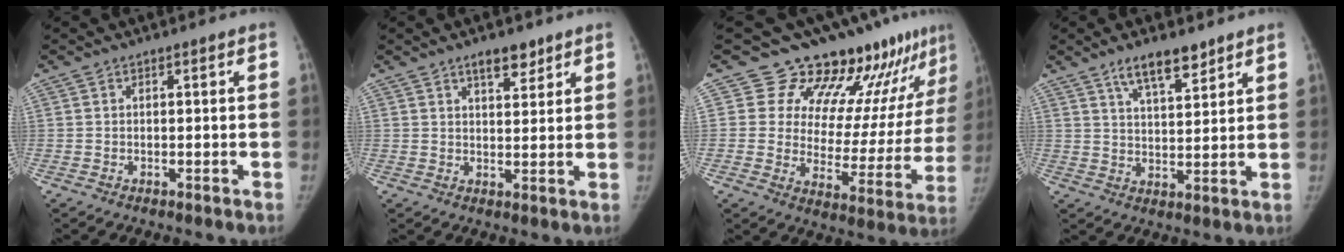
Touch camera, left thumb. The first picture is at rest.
{"total": 4.8, "force": [3.3, 2.1, 2.8], "torque": [-0.019, -0.021, 0.052]}
{"total": 17.6, "force": [15.0, 6.8, 6.1], "torque": [-0.007, -0.113, 0.196]}
{"total": 7.7, "force": [5.5, 2.5, 4.8], "torque": [-0.059, -0.035, 0.097]}